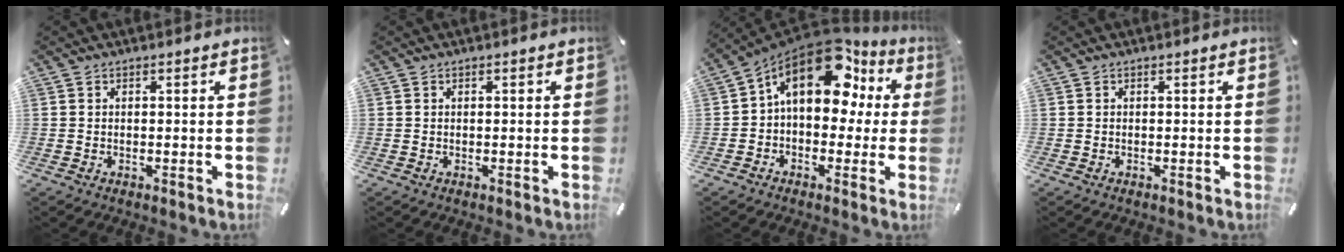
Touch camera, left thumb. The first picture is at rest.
{"total": 0.0}
{"total": 17.0, "force": [7.7, 9.9, 11.5], "torque": [-0.179, -0.045, 0.130]}
{"total": 0.0}